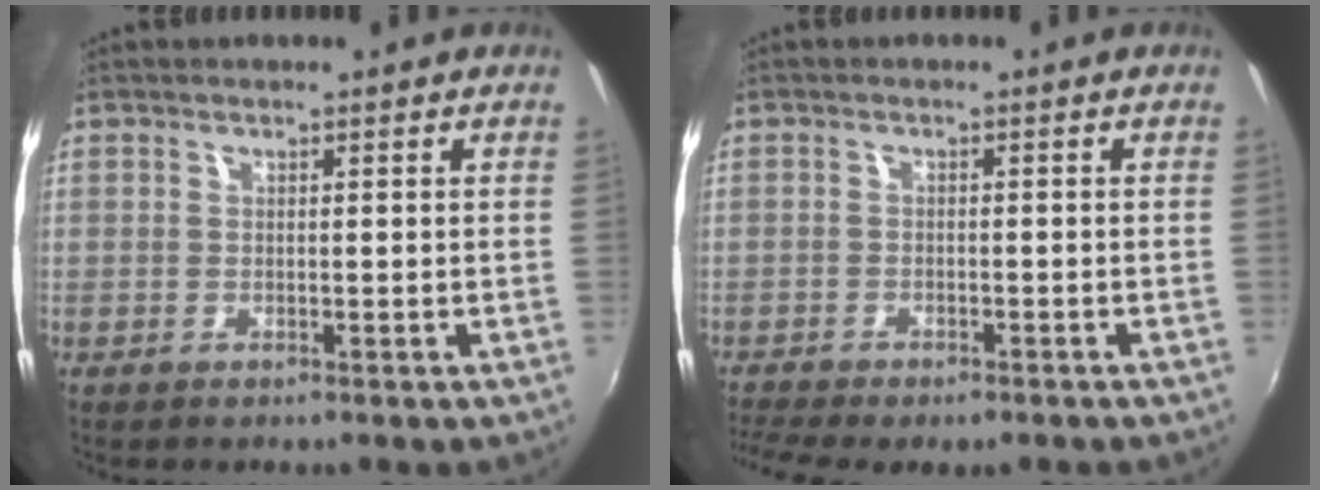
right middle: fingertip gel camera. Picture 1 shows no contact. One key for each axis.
{"total": 7.7, "fx": -6.4, "fy": 2.0, "fz": 3.9, "tx": -0.102, "ty": -0.035, "tz": -0.105}